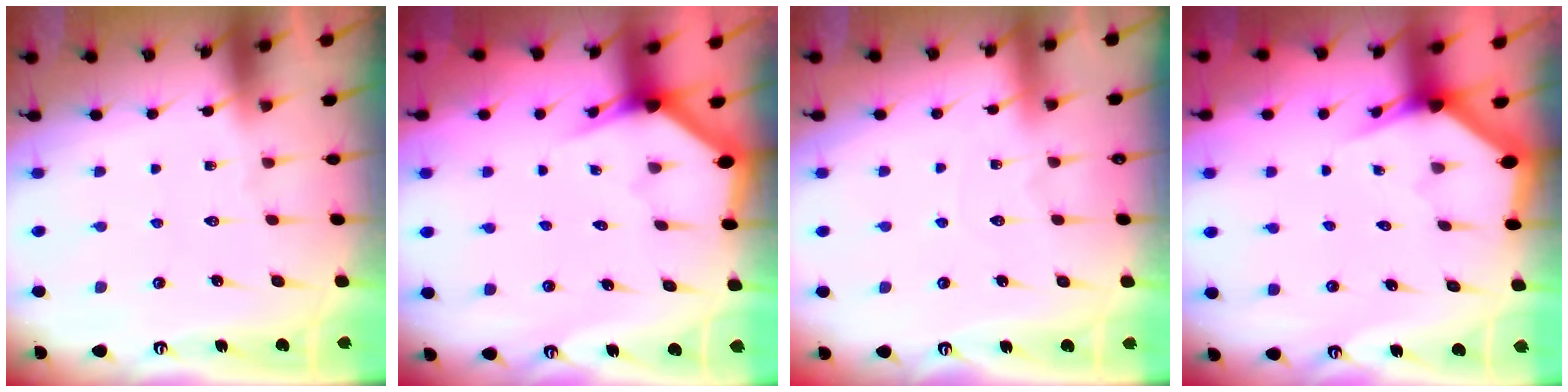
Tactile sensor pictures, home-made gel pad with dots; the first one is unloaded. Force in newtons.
{"total": 2.6, "press": 2.6, "slide": 0.1}
{"total": 2.7, "press": 2.7, "slide": 0.3}
{"total": 3.1, "press": 3.1, "slide": 0.1}